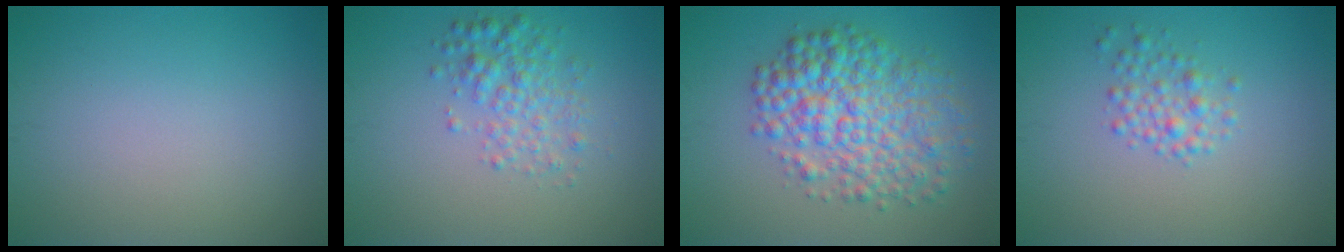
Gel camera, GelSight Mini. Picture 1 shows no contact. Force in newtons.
{"total": 3.0, "press": 3.0, "slide": 0.1}
{"total": 7.3, "press": 7.3, "slide": 0.1}
{"total": 2.1, "press": 2.1, "slide": 0.1}